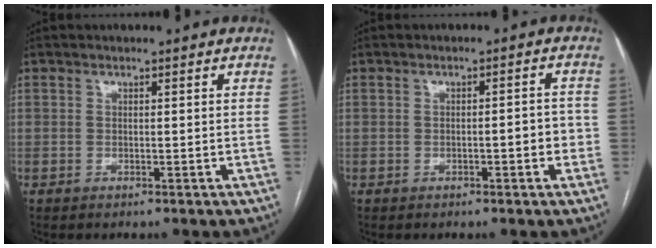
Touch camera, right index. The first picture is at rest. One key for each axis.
{"total": 2.9, "fx": -0.8, "fy": 0.8, "fz": 2.7, "tx": -0.032, "ty": 0.008, "tz": -0.011}